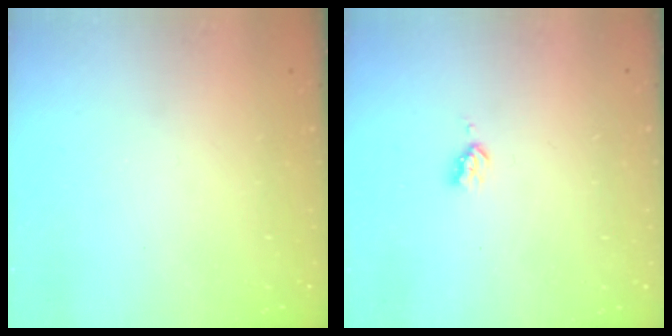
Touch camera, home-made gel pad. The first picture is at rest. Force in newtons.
{"total": 2.9, "press": 2.9, "slide": 0.5}